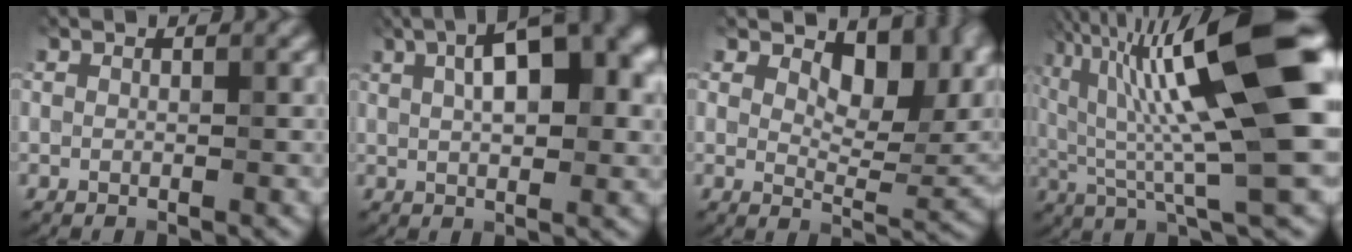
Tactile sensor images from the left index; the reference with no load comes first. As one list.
[{"total": 8.7, "force": [2.4, 3.2, 7.7], "torque": [-0.106, 0.026, 0.052]}, {"total": 8.1, "force": [3.9, 4.0, 5.9], "torque": [-0.090, 0.009, 0.086]}, {"total": 13.3, "force": [2.9, 2.2, 12.8], "torque": [-0.224, 0.020, 0.076]}]